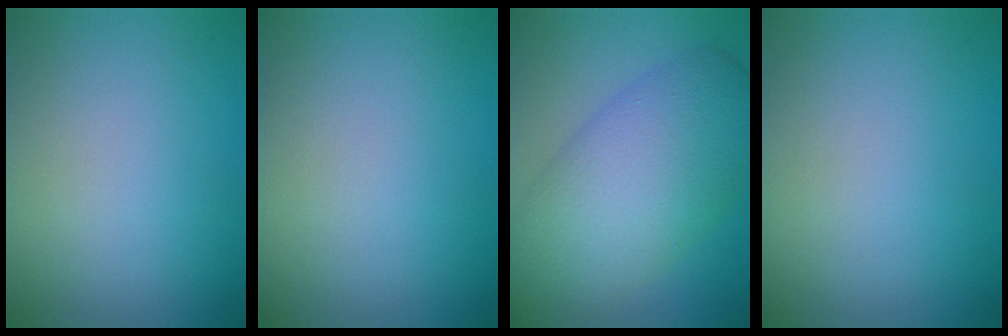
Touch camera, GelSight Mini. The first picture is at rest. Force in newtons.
{"total": 0.0}
{"total": 10.0, "press": 10.0, "slide": 0.2}
{"total": 0.0}